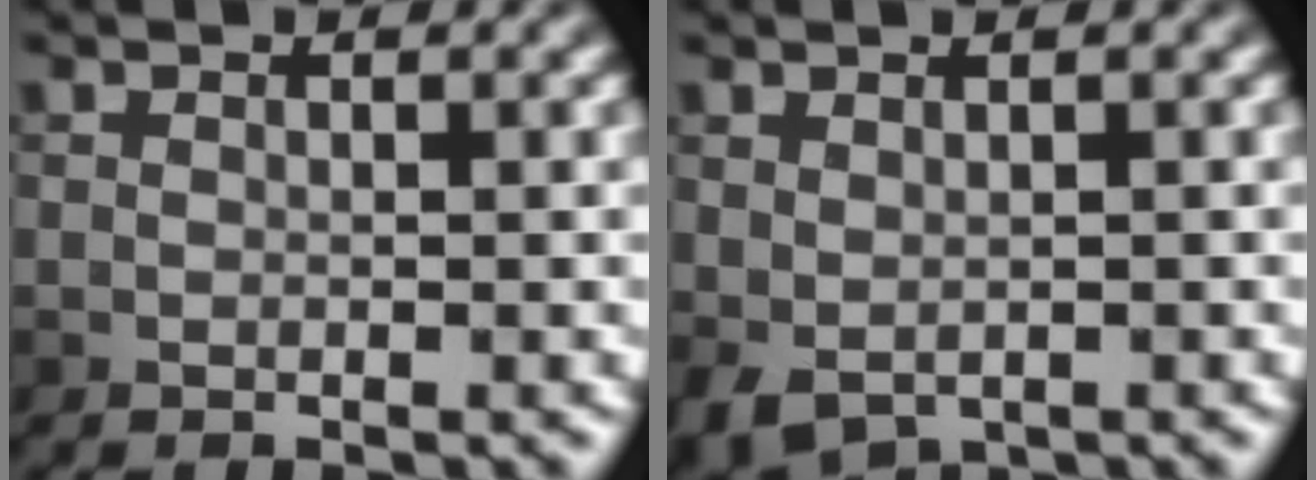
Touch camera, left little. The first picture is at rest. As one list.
[{"total": 2.1, "force": [-0.6, 1.4, 1.4], "torque": [-0.034, -0.008, -0.004]}]